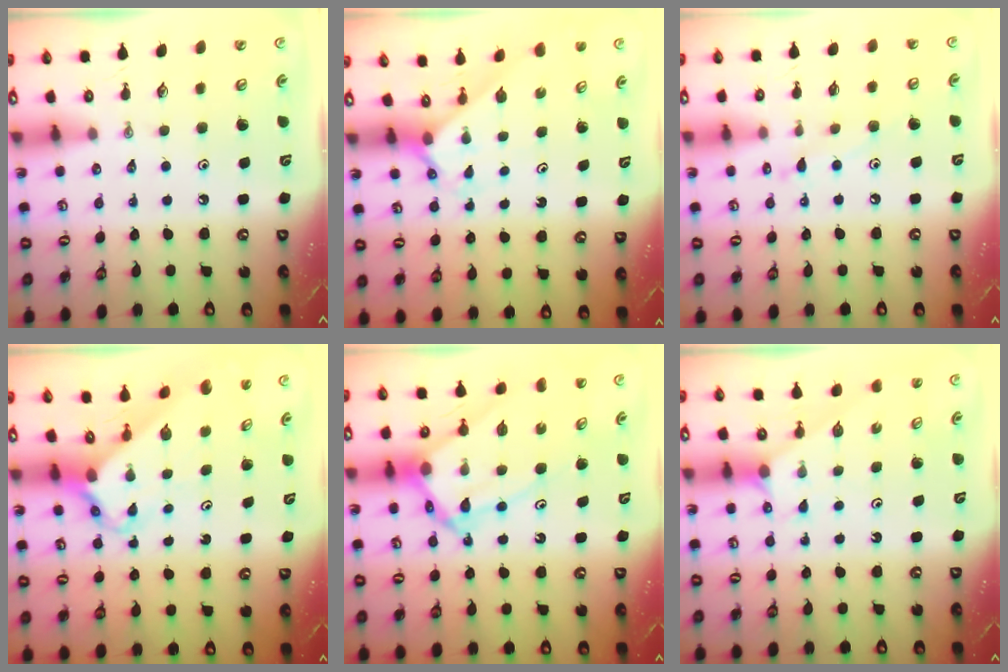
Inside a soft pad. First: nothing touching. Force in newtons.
{"total": 2.0, "press": 2.0, "slide": 0.2}
{"total": 6.9, "press": 6.9, "slide": 0.4}
{"total": 2.6, "press": 2.6, "slide": 0.2}
{"total": 11.0, "press": 10.9, "slide": 0.9}
{"total": 1.2, "press": 1.2, "slide": 0.2}